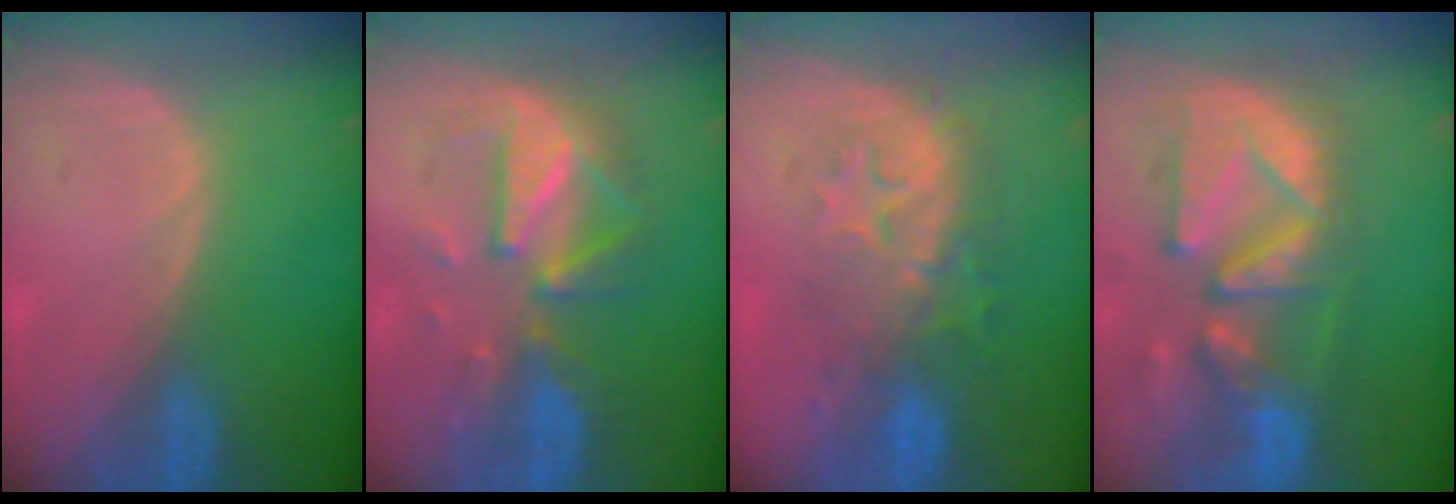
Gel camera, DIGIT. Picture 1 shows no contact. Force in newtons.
{"total": 8.2, "press": 8.2, "slide": 0.1}
{"total": 8.2, "press": 8.2, "slide": 0.8}
{"total": 12.7, "press": 11.2, "slide": 6.1}